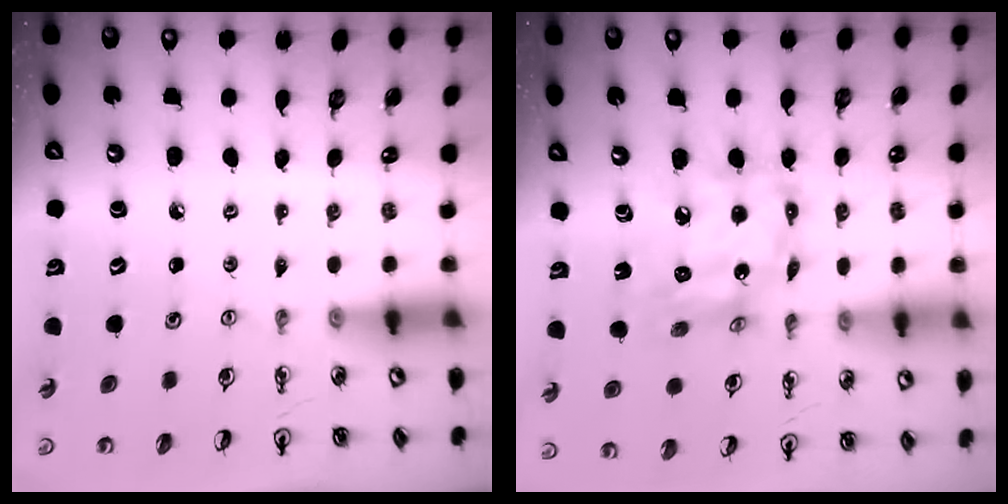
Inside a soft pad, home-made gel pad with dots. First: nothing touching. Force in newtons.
{"total": 15.1, "press": 14.9, "slide": 1.8}